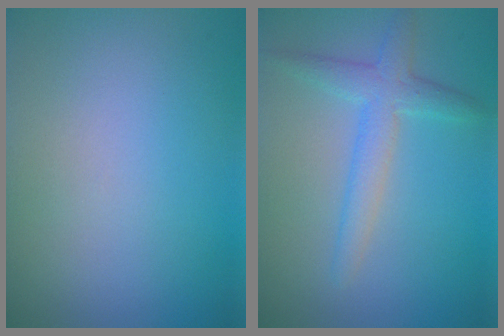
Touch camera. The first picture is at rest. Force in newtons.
{"total": 3.1, "press": 3.1, "slide": 0.1}